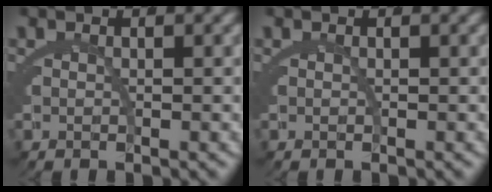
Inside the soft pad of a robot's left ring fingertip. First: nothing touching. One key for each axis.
{"total": 0.0}